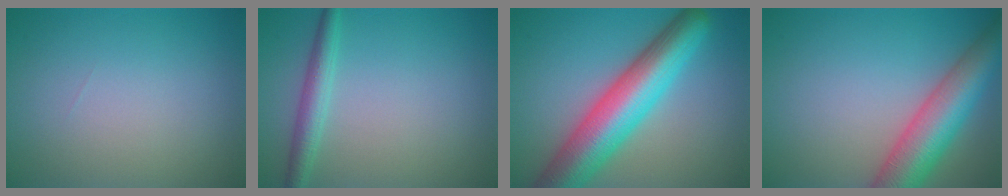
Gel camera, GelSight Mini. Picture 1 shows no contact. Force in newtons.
{"total": 2.5, "press": 2.5, "slide": 0.1}
{"total": 10.0, "press": 10.0, "slide": 0.4}
{"total": 8.2, "press": 8.2, "slide": 0.5}